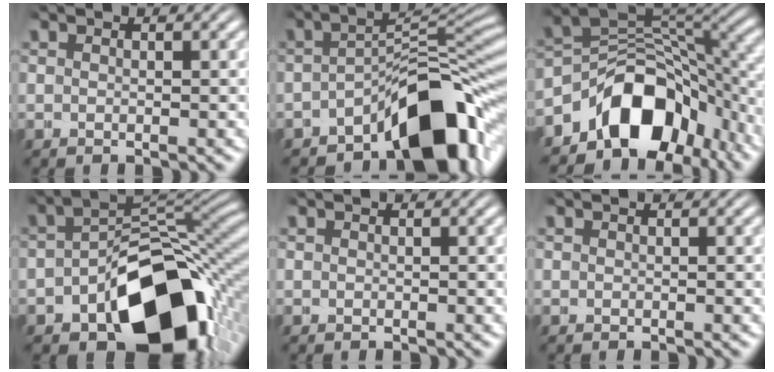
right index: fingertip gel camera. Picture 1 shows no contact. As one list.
[{"total": 10.0, "force": [-5.2, 4.2, 7.4], "torque": [-0.093, -0.008, -0.073]}, {"total": 12.6, "force": [-5.2, 8.1, 8.1], "torque": [-0.150, -0.029, -0.074]}, {"total": 15.9, "force": [-7.0, 9.0, 11.1], "torque": [-0.152, -0.028, -0.090]}, {"total": 0.0}, {"total": 0.0}]